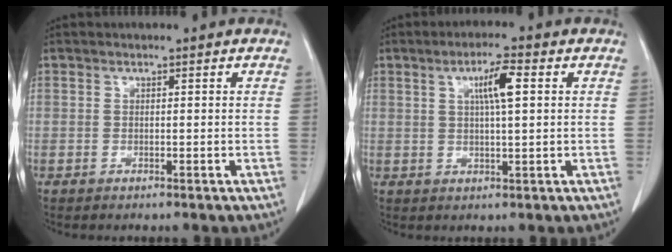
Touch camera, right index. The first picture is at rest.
{"total": 5.2, "force": [1.6, 0.4, 4.9], "torque": [-0.087, 0.004, 0.027]}